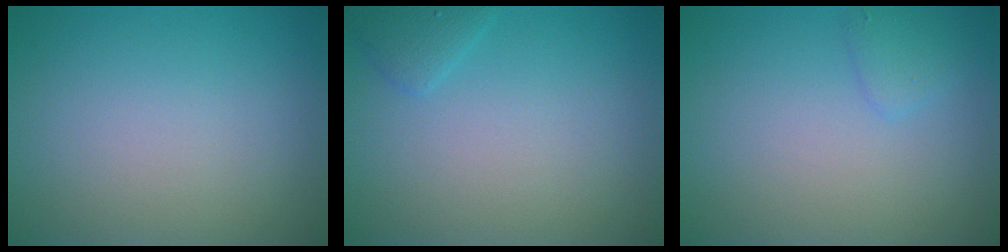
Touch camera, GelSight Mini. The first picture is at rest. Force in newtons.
{"total": 1.3, "press": 1.3, "slide": 0.2}
{"total": 1.2, "press": 1.2, "slide": 0.1}